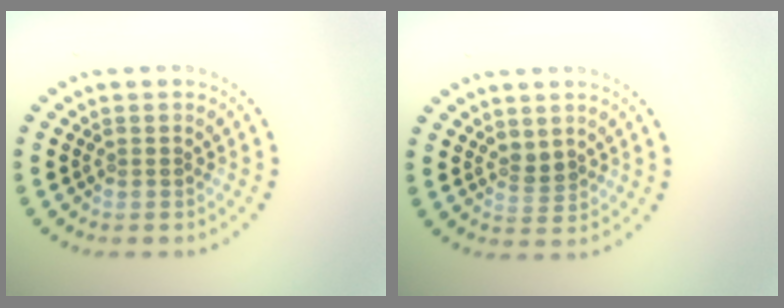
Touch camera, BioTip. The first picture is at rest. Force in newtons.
{"total": 1.1, "press": 0.9, "slide": 0.6}